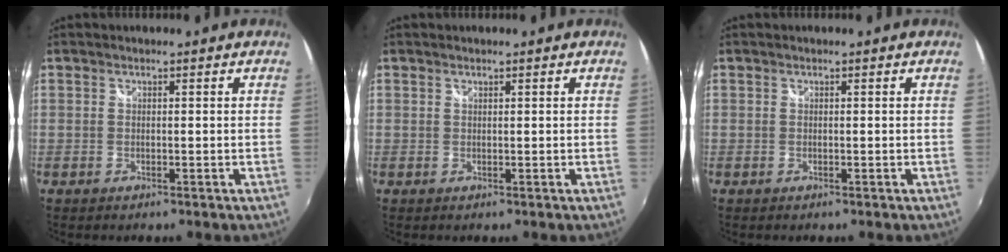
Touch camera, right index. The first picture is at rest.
{"total": 0.0}
{"total": 0.0}